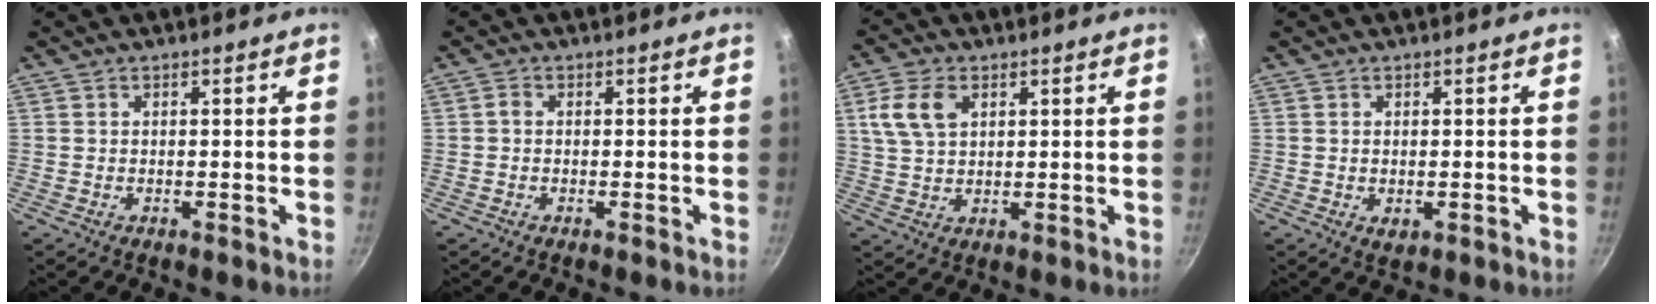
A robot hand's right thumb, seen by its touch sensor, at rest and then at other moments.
{"total": 0.9, "force": [-0.2, 0.6, 0.6], "torque": [-0.012, 0.005, -0.005]}
{"total": 7.6, "force": [2.7, 4.9, 5.1], "torque": [-0.091, 0.001, 0.052]}
{"total": 1.9, "force": [-0.2, 1.3, 1.4], "torque": [-0.021, -0.006, -0.001]}